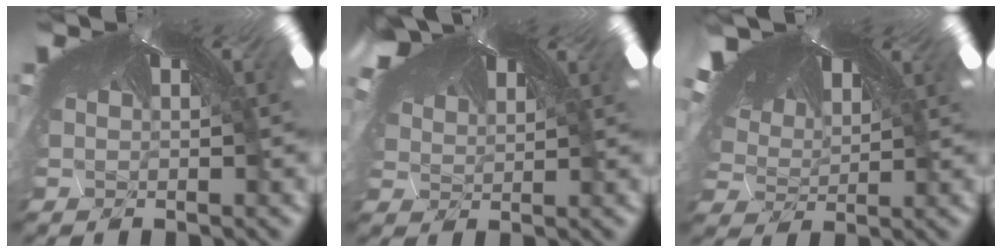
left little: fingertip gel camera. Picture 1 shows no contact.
{"total": 1.5, "force": [-1.2, -0.8, -0.3], "torque": [0.007, -0.015, -0.010]}
{"total": 2.3, "force": [-2.2, 0.3, 0.3], "torque": [-0.024, -0.028, -0.027]}